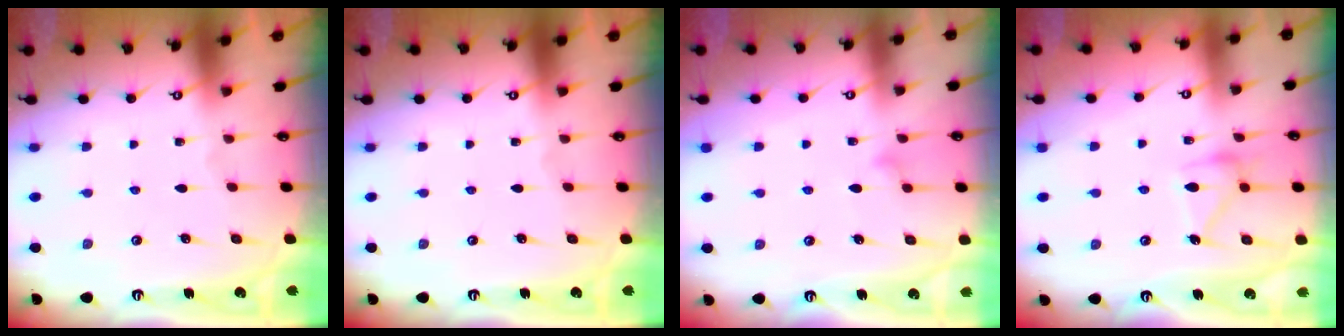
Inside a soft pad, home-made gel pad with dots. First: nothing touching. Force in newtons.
{"total": 0.0}
{"total": 9.7, "press": 9.7, "slide": 0.2}
{"total": 14.6, "press": 14.6, "slide": 0.8}